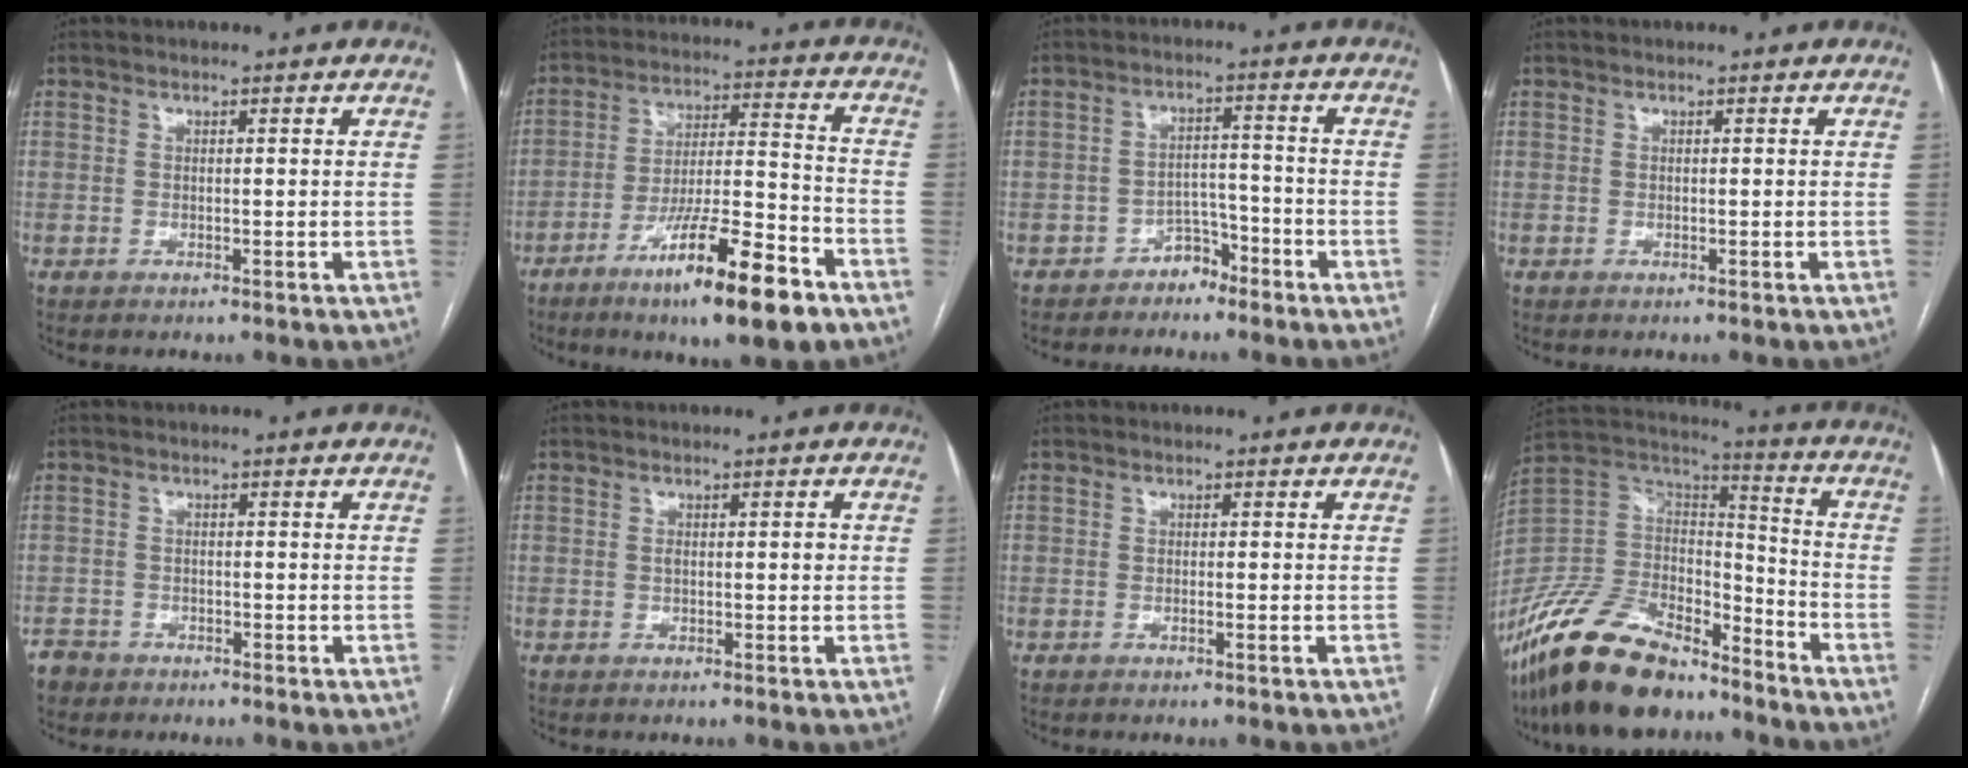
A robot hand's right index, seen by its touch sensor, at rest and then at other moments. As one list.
[{"total": 16.9, "force": [-9.9, 1.9, 13.5], "torque": [-0.222, -0.016, -0.164]}, {"total": 3.8, "force": [-3.0, 2.2, 0.9], "torque": [-0.007, 0.012, -0.049]}, {"total": 0.0}, {"total": 2.5, "force": [-1.9, 1.6, -0.3], "torque": [0.002, 0.005, -0.039]}, {"total": 1.6, "force": [0.0, 0.6, 1.5], "torque": [-0.026, 0.003, 0.002]}, {"total": 0.8, "force": [-0.3, -0.1, 0.7], "torque": [-0.013, 0.000, -0.005]}, {"total": 20.8, "force": [-16.5, 7.7, 10.1], "torque": [-0.215, 0.010, -0.307]}]